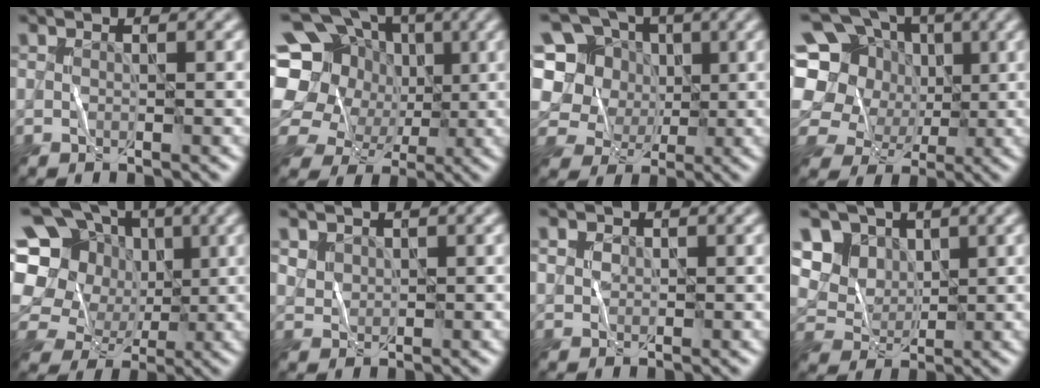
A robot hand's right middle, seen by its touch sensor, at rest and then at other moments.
{"total": 17.6, "force": [1.2, 16.0, 7.3], "torque": [-0.165, 0.030, -0.008]}
{"total": 10.1, "force": [1.5, 9.3, 3.7], "torque": [-0.117, 0.046, -0.002]}
{"total": 14.4, "force": [1.2, 13.1, 6.0], "torque": [-0.161, 0.035, 0.002]}
{"total": 16.7, "force": [1.3, 15.2, 6.8], "torque": [-0.173, 0.031, 0.001]}
{"total": 1.4, "force": [0.9, 1.1, 0.3], "torque": [-0.015, -0.006, 0.028]}
{"total": 1.0, "force": [0.3, 0.9, 0.3], "torque": [-0.006, 0.002, 0.006]}
{"total": 8.6, "force": [3.8, 6.8, 3.7], "torque": [-0.092, 0.015, 0.060]}